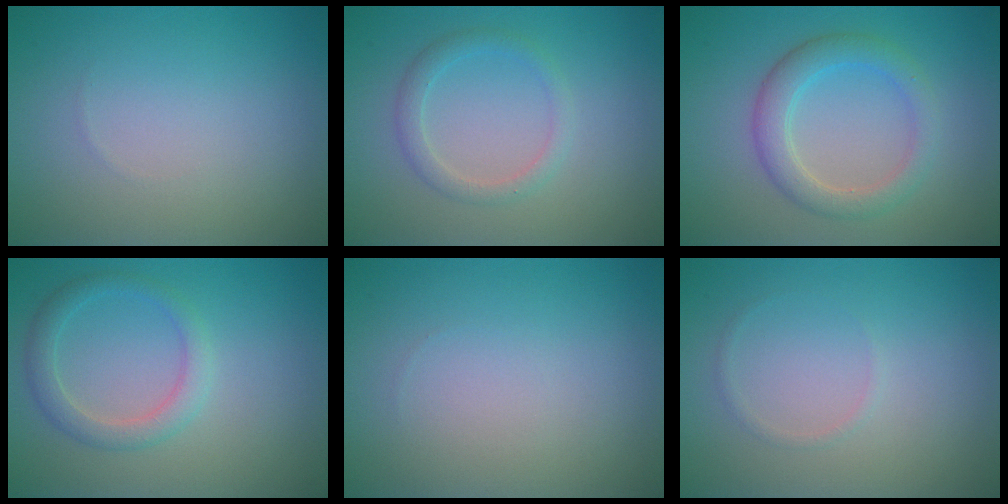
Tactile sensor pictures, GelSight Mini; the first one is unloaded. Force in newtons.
{"total": 1.9, "press": 1.9, "slide": 0.1}
{"total": 3.4, "press": 3.4, "slide": 0.2}
{"total": 2.4, "press": 2.4, "slide": 0.2}
{"total": 0.0}
{"total": 0.7, "press": 0.7, "slide": 0.0}